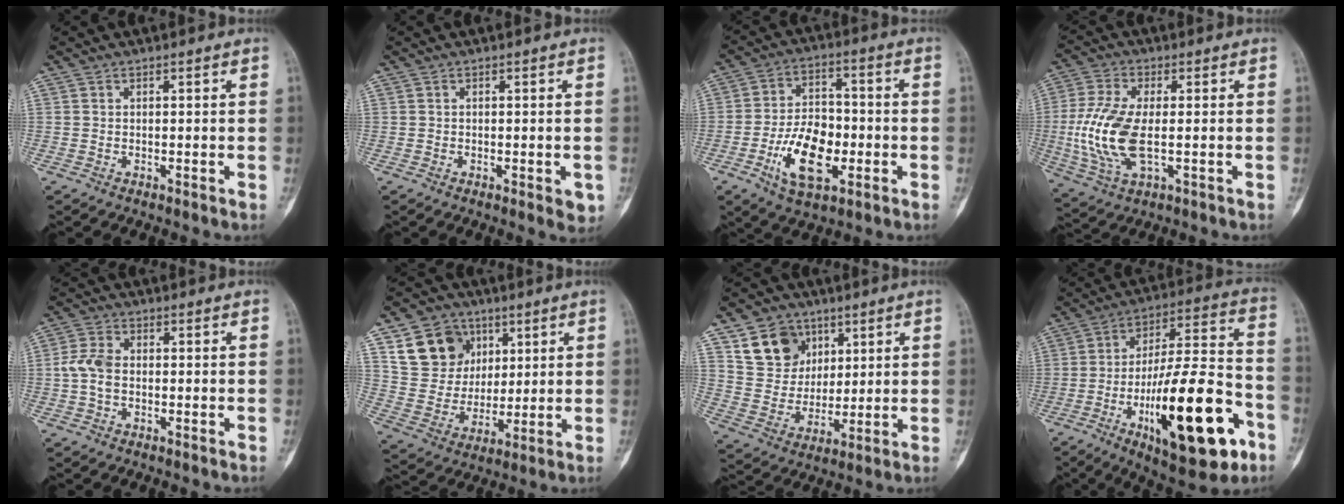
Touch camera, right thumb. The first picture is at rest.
{"total": 2.8, "force": [-0.8, 1.2, 2.4], "torque": [-0.014, -0.003, -0.007]}
{"total": 13.2, "force": [-4.1, 7.2, 10.2], "torque": [-0.163, 0.019, -0.069]}
{"total": 13.0, "force": [-1.2, 6.0, 11.5], "torque": [-0.255, -0.005, -0.020]}
{"total": 5.0, "force": [-0.4, 3.2, 3.8], "torque": [-0.085, 0.013, -0.014]}
{"total": 14.4, "force": [6.5, 11.6, 5.4], "torque": [-0.060, -0.018, 0.128]}
{"total": 11.8, "force": [6.1, 9.3, 3.9], "torque": [-0.036, -0.029, 0.120]}
{"total": 27.2, "force": [-10.6, 8.8, 23.4], "torque": [-0.367, 0.047, -0.157]}